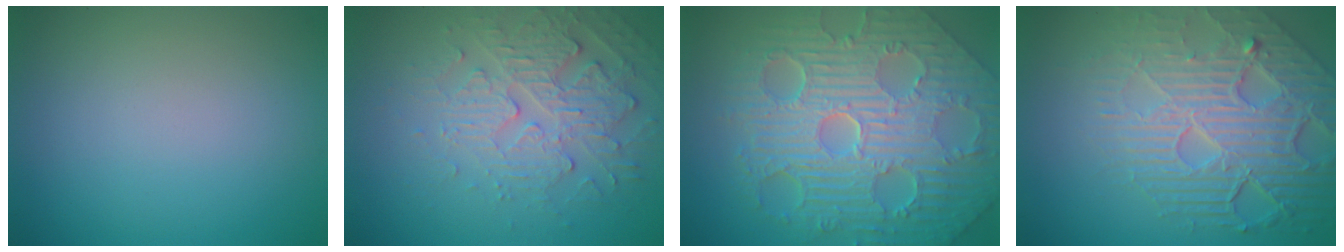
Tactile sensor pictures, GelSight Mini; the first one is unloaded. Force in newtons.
{"total": 4.0, "press": 3.5, "slide": 2.0}
{"total": 11.9, "press": 7.7, "slide": 9.0}
{"total": 8.5, "press": 5.8, "slide": 6.3}